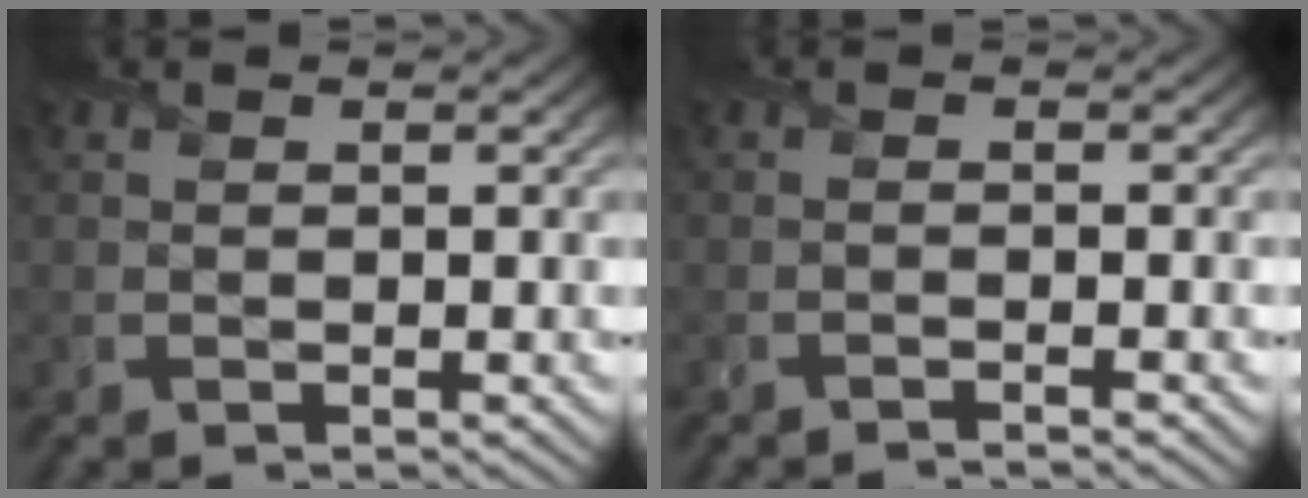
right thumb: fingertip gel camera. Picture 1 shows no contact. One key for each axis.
{"total": 1.3, "fx": -0.8, "fy": 0.2, "fz": 1.0, "tx": -0.005, "ty": 0.000, "tz": -0.027}